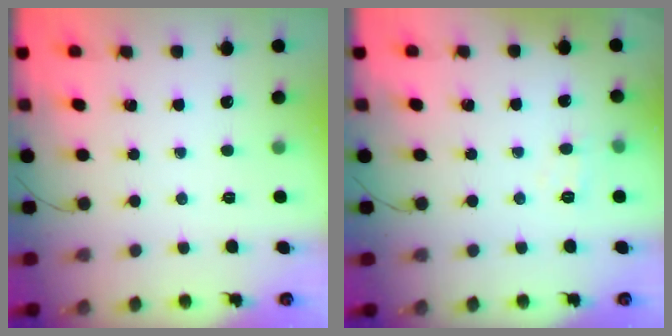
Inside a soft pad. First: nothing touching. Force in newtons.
{"total": 3.9, "press": 3.7, "slide": 1.3}